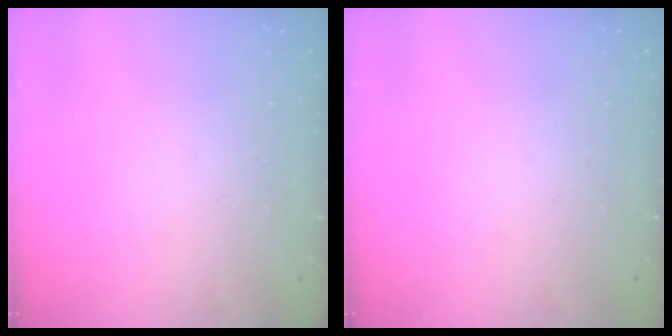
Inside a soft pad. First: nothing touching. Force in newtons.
{"total": 0.0}